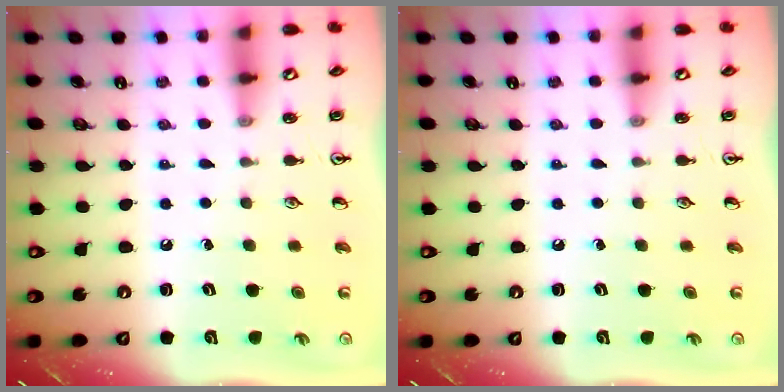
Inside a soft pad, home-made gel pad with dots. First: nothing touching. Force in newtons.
{"total": 0.0}